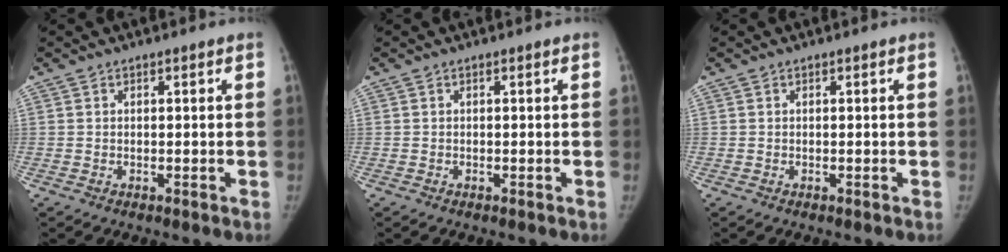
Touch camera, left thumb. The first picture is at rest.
{"total": 0.0}
{"total": 0.0}